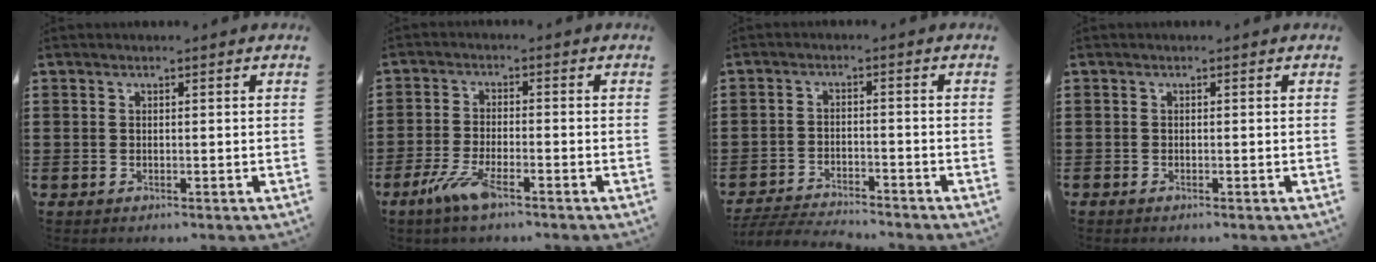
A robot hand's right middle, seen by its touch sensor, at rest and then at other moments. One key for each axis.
{"total": 6.0, "fx": -3.5, "fy": 1.5, "fz": 4.7, "tx": -0.110, "ty": -0.012, "tz": -0.068}
{"total": 4.0, "fx": -4.0, "fy": 0.3, "fz": 0.8, "tx": -0.022, "ty": -0.002, "tz": -0.085}
{"total": 0.0}